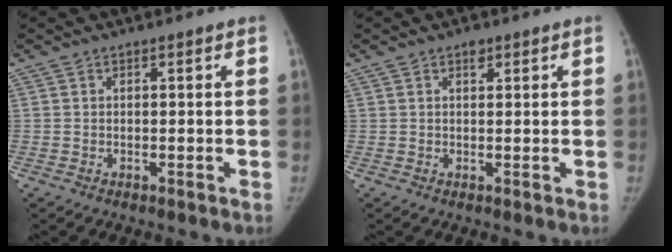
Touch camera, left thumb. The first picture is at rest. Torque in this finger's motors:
{"motor_torque": [0.18, -0.05, 0.84, -0.30, 0.10]}